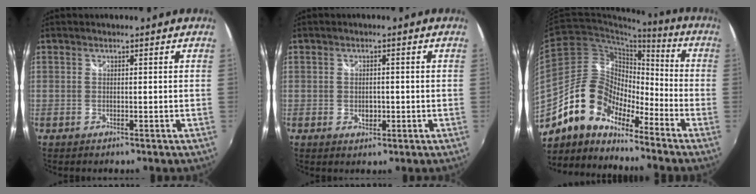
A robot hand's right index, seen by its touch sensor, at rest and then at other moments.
{"total": 2.6, "force": [-0.5, 2.0, 1.5], "torque": [-0.023, -0.002, -0.007]}
{"total": 13.1, "force": [-10.2, 6.4, 5.2], "torque": [-0.096, 0.027, -0.205]}